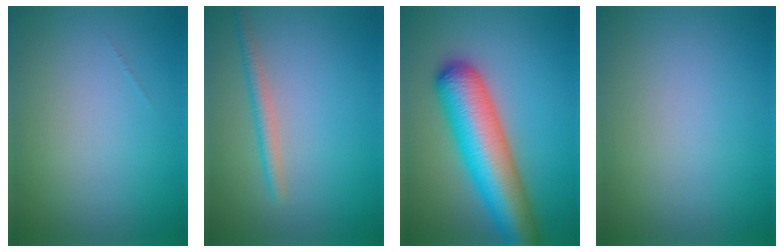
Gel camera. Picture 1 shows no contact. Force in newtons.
{"total": 1.9, "press": 1.9, "slide": 0.0}
{"total": 9.6, "press": 9.6, "slide": 0.4}
{"total": 0.0}